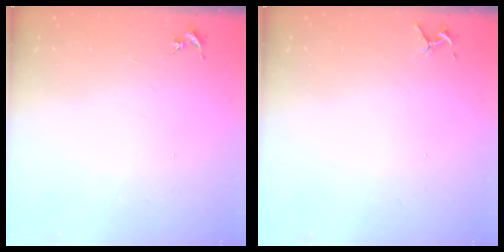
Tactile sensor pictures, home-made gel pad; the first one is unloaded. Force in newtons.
{"total": 4.0, "press": 3.9, "slide": 0.4}